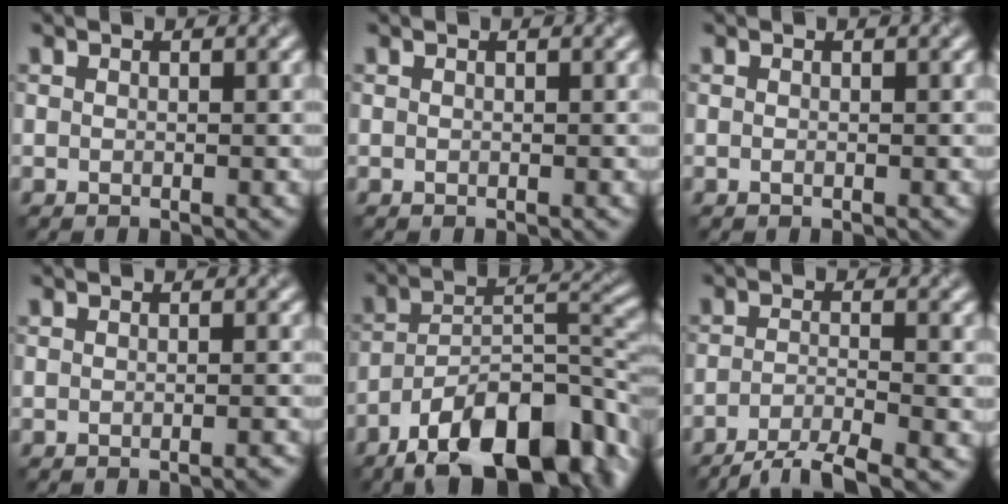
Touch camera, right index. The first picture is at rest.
{"total": 0.0}
{"total": 0.0}
{"total": 1.2, "force": [-0.9, 0.3, 0.8], "torque": [-0.003, 0.000, -0.017]}
{"total": 13.7, "force": [-8.5, 5.3, 9.4], "torque": [-0.150, 0.007, -0.151]}
{"total": 4.6, "force": [-3.5, 0.9, 2.9], "torque": [-0.045, -0.005, -0.071]}